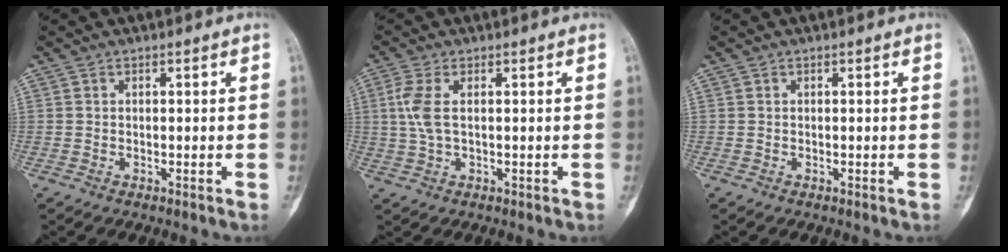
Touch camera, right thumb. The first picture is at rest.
{"total": 4.7, "force": [0.7, 1.9, 4.3], "torque": [-0.118, 0.006, 0.015]}
{"total": 0.0}